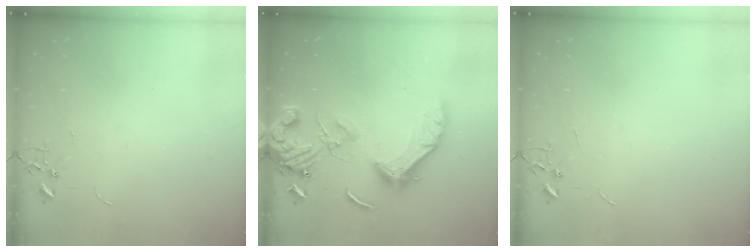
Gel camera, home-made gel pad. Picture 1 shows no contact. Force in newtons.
{"total": 17.1, "press": 17.0, "slide": 2.2}
{"total": 0.0}